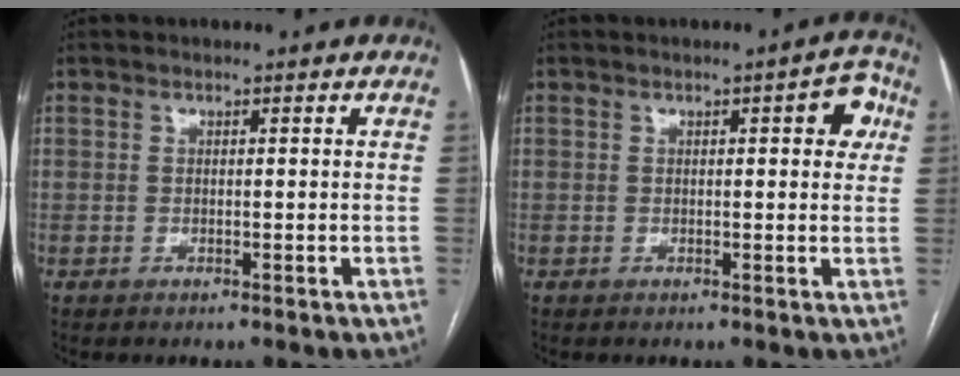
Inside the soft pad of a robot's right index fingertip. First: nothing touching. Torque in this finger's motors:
{"motor_torque": [0.12, 0.01, 0.05, 0.01]}